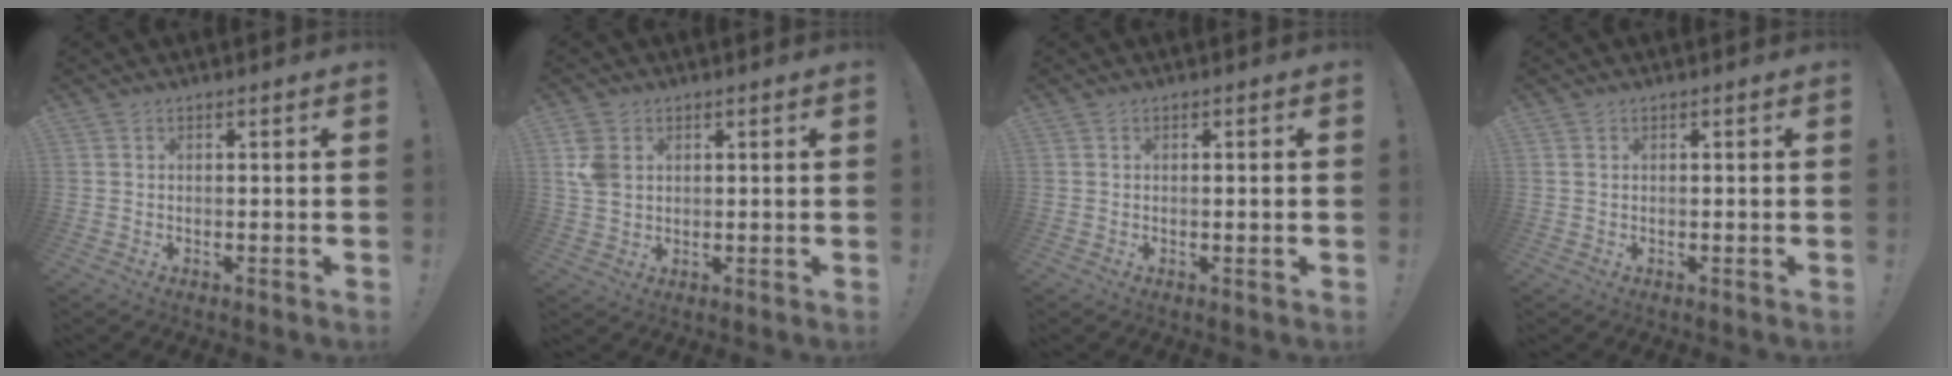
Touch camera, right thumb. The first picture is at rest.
{"total": 6.6, "force": [2.1, 5.0, 3.8], "torque": [-0.070, 0.004, 0.044]}
{"total": 0.9, "force": [-0.1, -0.3, 0.9], "torque": [-0.011, -0.003, -0.003]}
{"total": 0.5, "force": [0.3, 0.4, 0.2], "torque": [-0.008, 0.003, 0.006]}